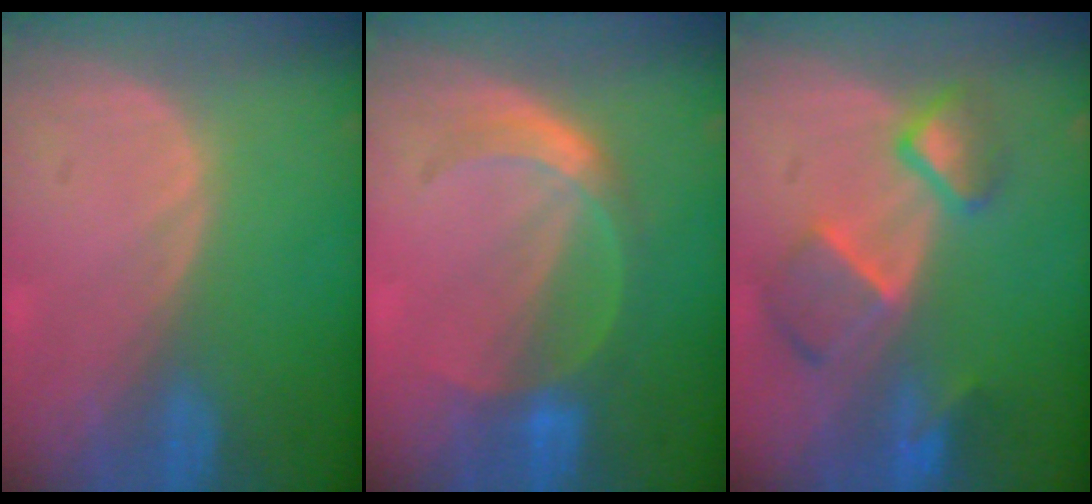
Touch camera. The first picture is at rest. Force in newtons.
{"total": 5.1, "press": 5.0, "slide": 0.8}
{"total": 7.3, "press": 6.6, "slide": 3.2}